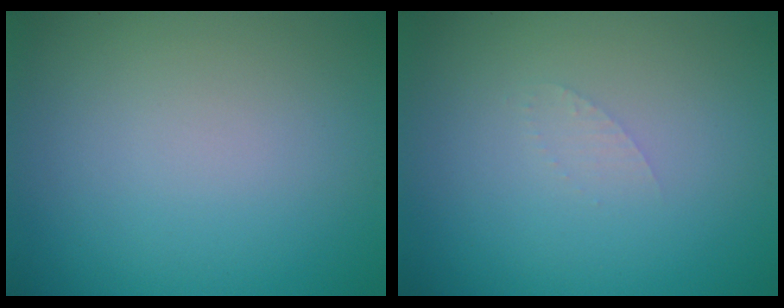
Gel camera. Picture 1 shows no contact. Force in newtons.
{"total": 0.7, "press": 0.7, "slide": 0.1}